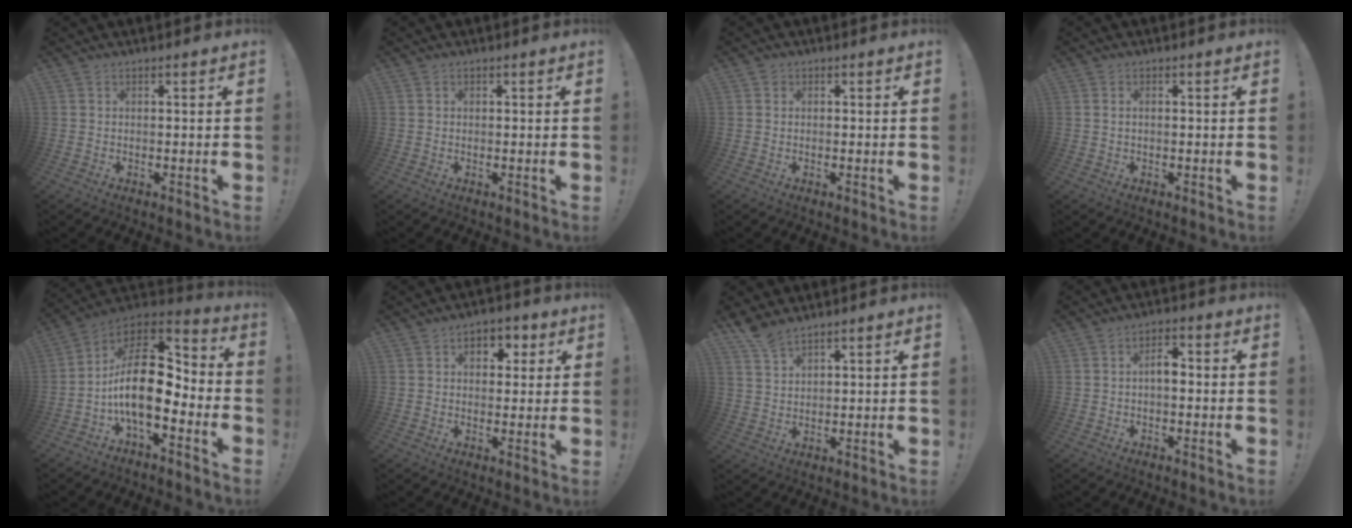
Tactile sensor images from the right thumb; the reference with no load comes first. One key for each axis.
{"total": 0.0}
{"total": 0.8, "fx": 0.2, "fy": 0.8, "fz": 0.1, "tx": 0.000, "ty": 0.002, "tz": 0.003}
{"total": 1.1, "fx": 0.2, "fy": 0.6, "fz": 0.9, "tx": -0.019, "ty": 0.004, "tz": 0.002}
{"total": 18.9, "fx": -1.2, "fy": 9.4, "fz": 16.4, "tx": -0.293, "ty": 0.003, "tz": -0.019}
{"total": 5.3, "fx": 1.5, "fy": 4.2, "fz": 2.8, "tx": -0.023, "ty": -0.005, "tz": 0.024}
{"total": 5.2, "fx": 4.5, "fy": 1.3, "fz": 2.3, "tx": -0.037, "ty": -0.027, "tz": 0.085}
{"total": 4.5, "fx": -0.5, "fy": 2.5, "fz": 3.7, "tx": -0.050, "ty": 0.006, "tz": -0.014}